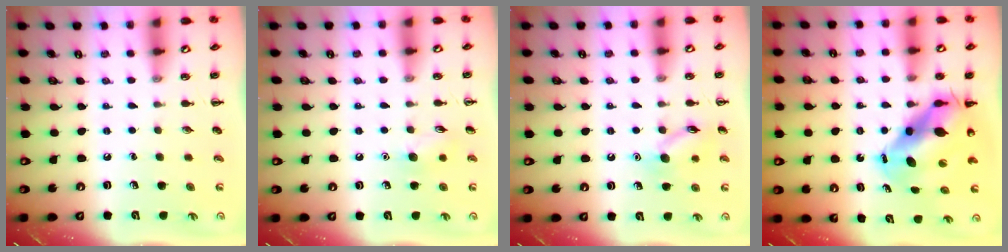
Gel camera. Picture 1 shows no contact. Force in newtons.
{"total": 6.5, "press": 6.3, "slide": 1.6}
{"total": 10.4, "press": 10.4, "slide": 0.7}
{"total": 11.4, "press": 11.0, "slide": 2.8}